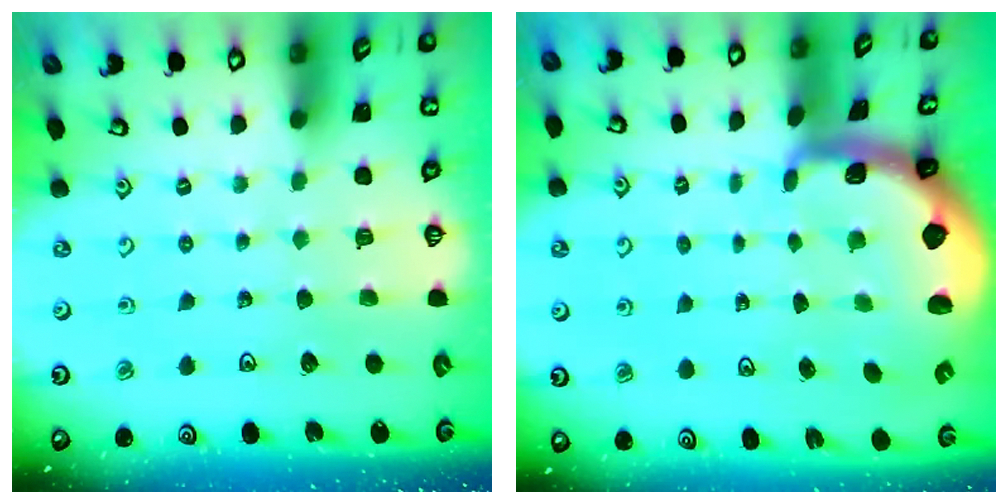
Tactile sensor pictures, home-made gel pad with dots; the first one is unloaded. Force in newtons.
{"total": 2.7, "press": 1.7, "slide": 2.1}